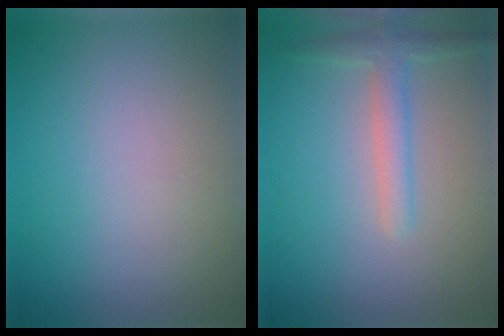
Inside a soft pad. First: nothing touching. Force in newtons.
{"total": 2.4, "press": 2.4, "slide": 0.2}